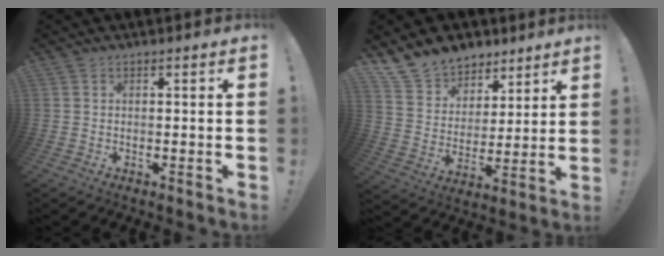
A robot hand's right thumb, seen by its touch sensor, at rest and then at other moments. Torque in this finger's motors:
{"motor_torque": [0.06, 0.15, 0.52, 0.51, 0.11]}